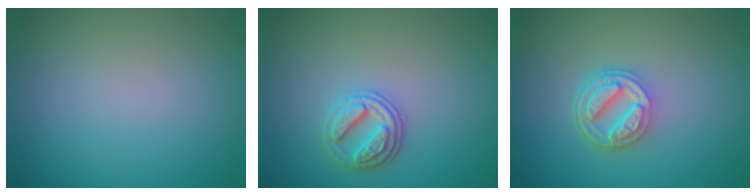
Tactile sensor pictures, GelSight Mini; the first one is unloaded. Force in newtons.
{"total": 2.9, "press": 2.8, "slide": 0.7}
{"total": 4.3, "press": 3.3, "slide": 2.8}